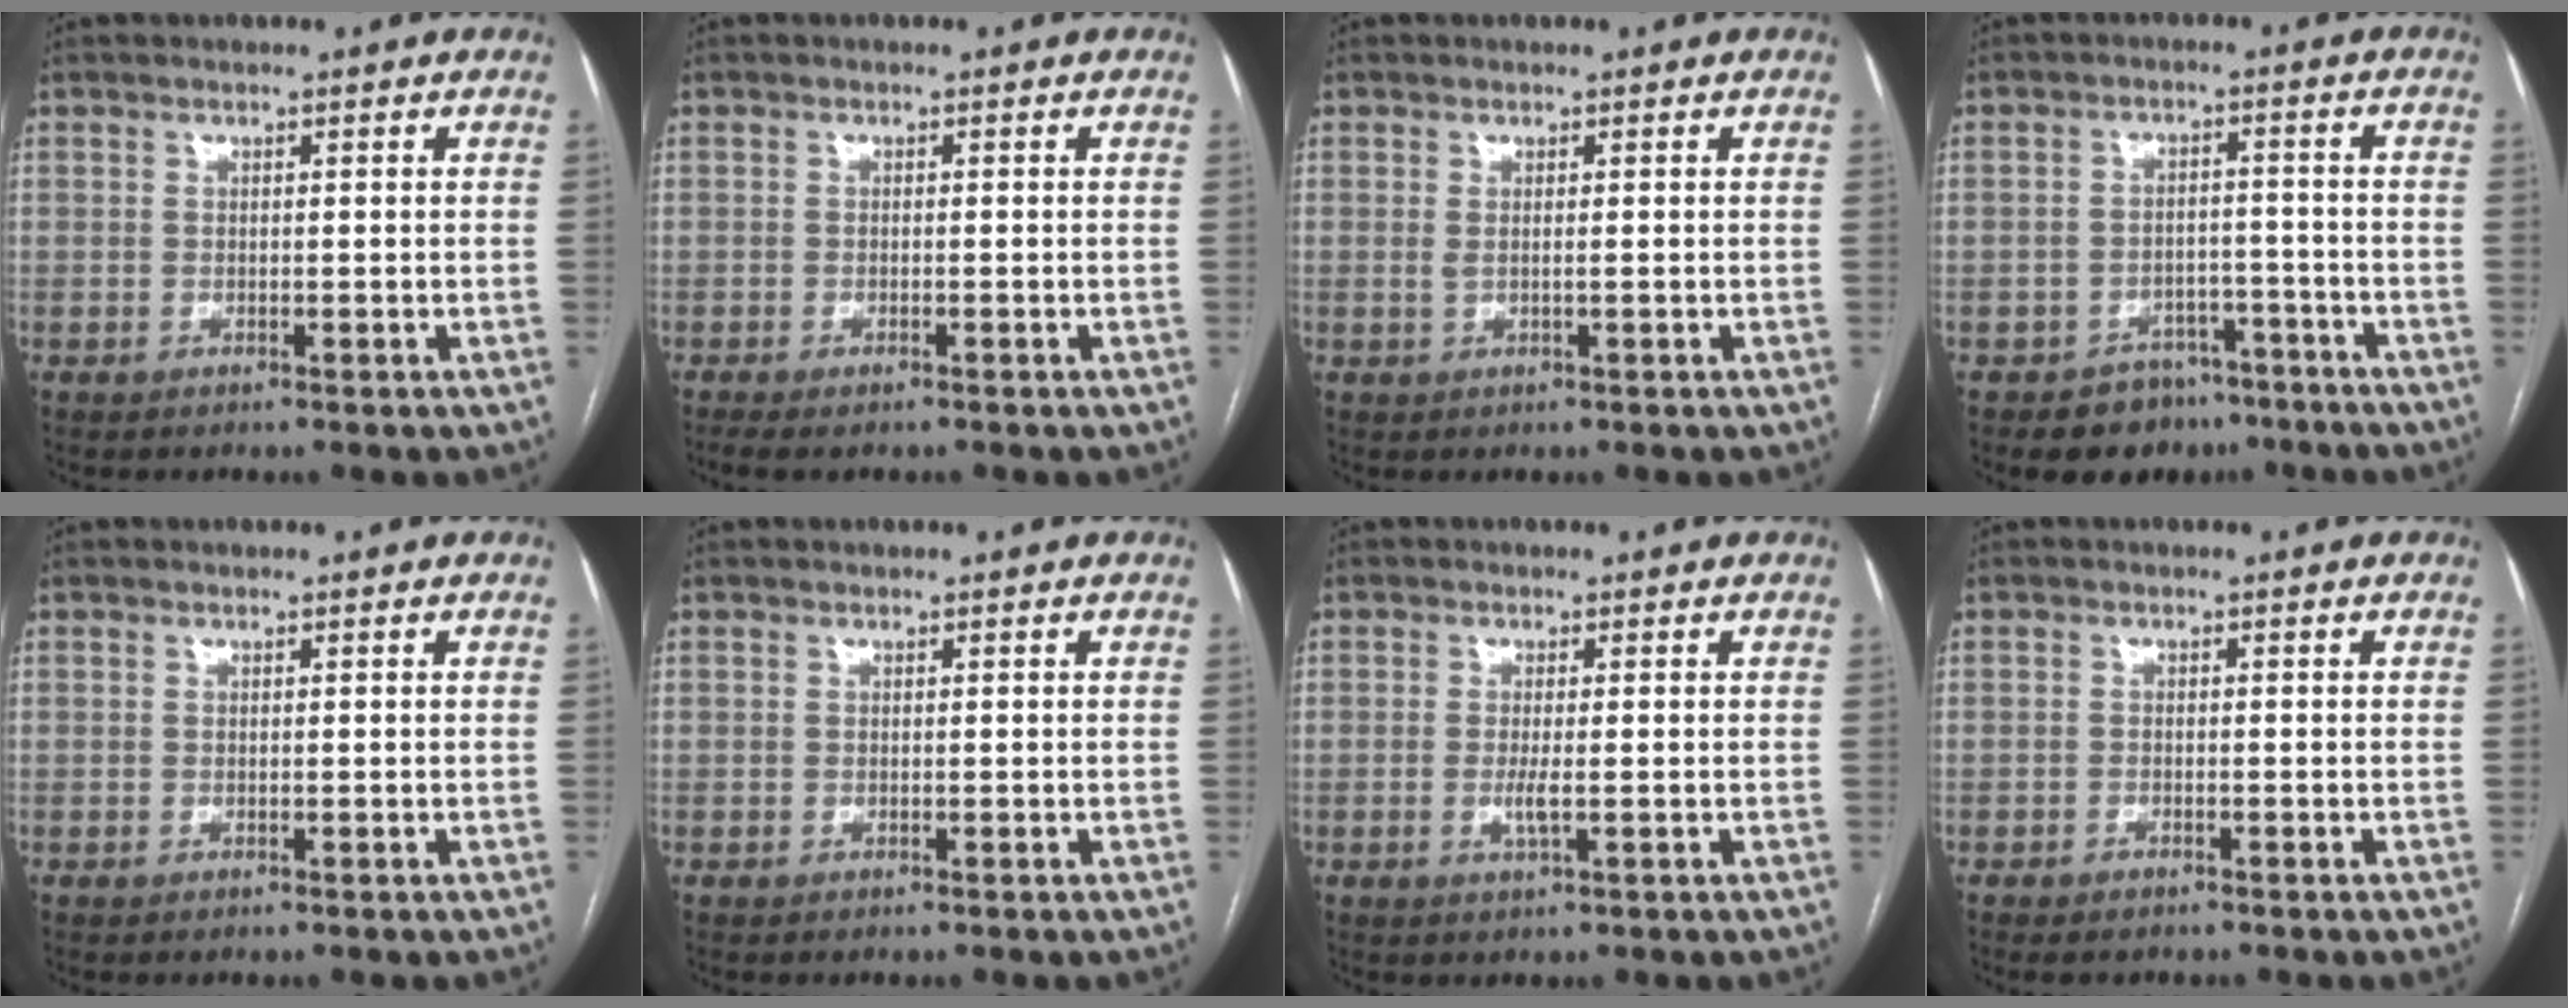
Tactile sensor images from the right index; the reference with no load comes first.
{"total": 1.0, "force": [-0.7, 0.1, 0.6], "torque": [-0.013, -0.003, -0.010]}
{"total": 1.2, "force": [0.1, 0.3, 1.1], "torque": [-0.027, -0.003, 0.004]}
{"total": 6.5, "force": [-4.8, 4.3, 1.0], "torque": [-0.001, 0.018, -0.066]}
{"total": 0.0}
{"total": 0.0}
{"total": 2.2, "force": [-0.4, 0.3, 2.1], "torque": [-0.045, -0.004, -0.006]}
{"total": 1.6, "force": [-1.3, 0.6, 0.7], "torque": [-0.015, -0.001, -0.016]}